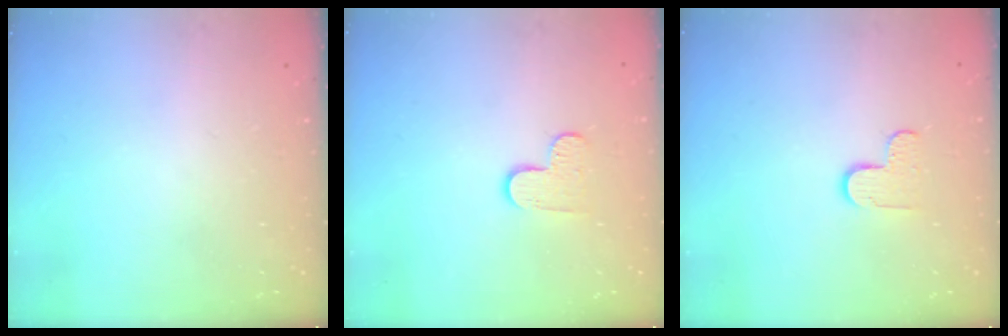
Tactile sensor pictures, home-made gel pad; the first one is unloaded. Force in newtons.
{"total": 6.6, "press": 6.5, "slide": 0.6}
{"total": 5.3, "press": 5.3, "slide": 0.5}